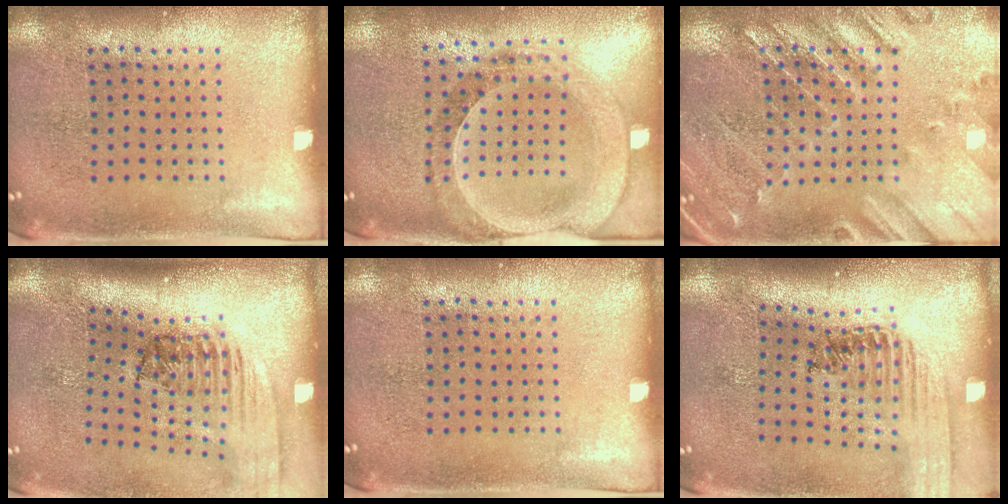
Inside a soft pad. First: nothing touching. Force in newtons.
{"total": 1.5, "press": 1.5, "slide": 0.3}
{"total": 0.6, "press": 0.5, "slide": 0.4}
{"total": 2.4, "press": 1.7, "slide": 1.7}
{"total": 0.0}
{"total": 1.5, "press": 1.4, "slide": 0.3}